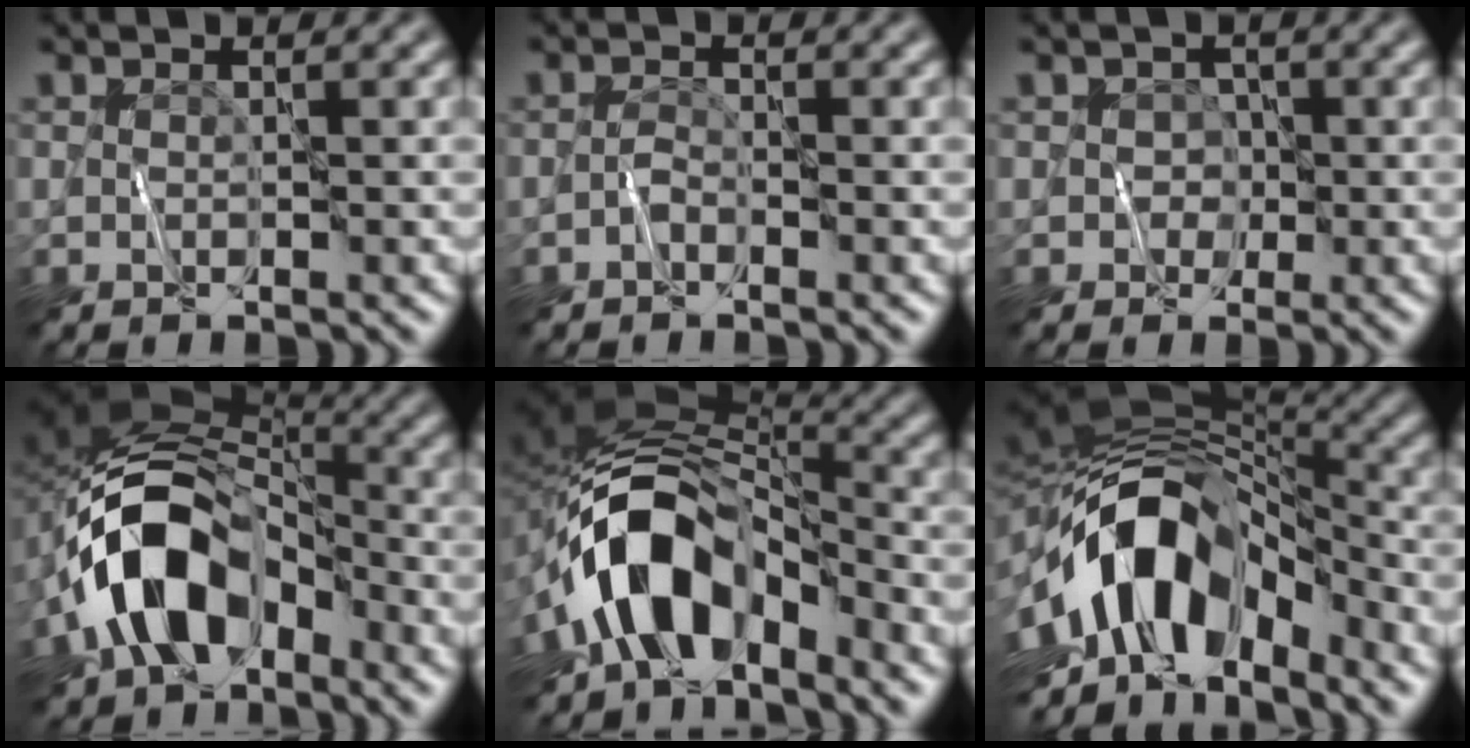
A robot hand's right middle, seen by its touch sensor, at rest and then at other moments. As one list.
[{"total": 0.8, "force": [-0.6, 0.3, 0.4], "torque": [-0.010, 0.006, -0.015]}, {"total": 1.8, "force": [-0.3, 1.7, 0.2], "torque": [0.025, 0.009, -0.018]}, {"total": 10.4, "force": [-4.1, 7.0, 6.5], "torque": [-0.110, 0.009, -0.085]}, {"total": 9.5, "force": [-4.9, 5.4, 6.1], "torque": [-0.098, 0.005, -0.092]}, {"total": 13.3, "force": [-5.1, 7.4, 9.8], "torque": [-0.165, 0.004, -0.094]}]